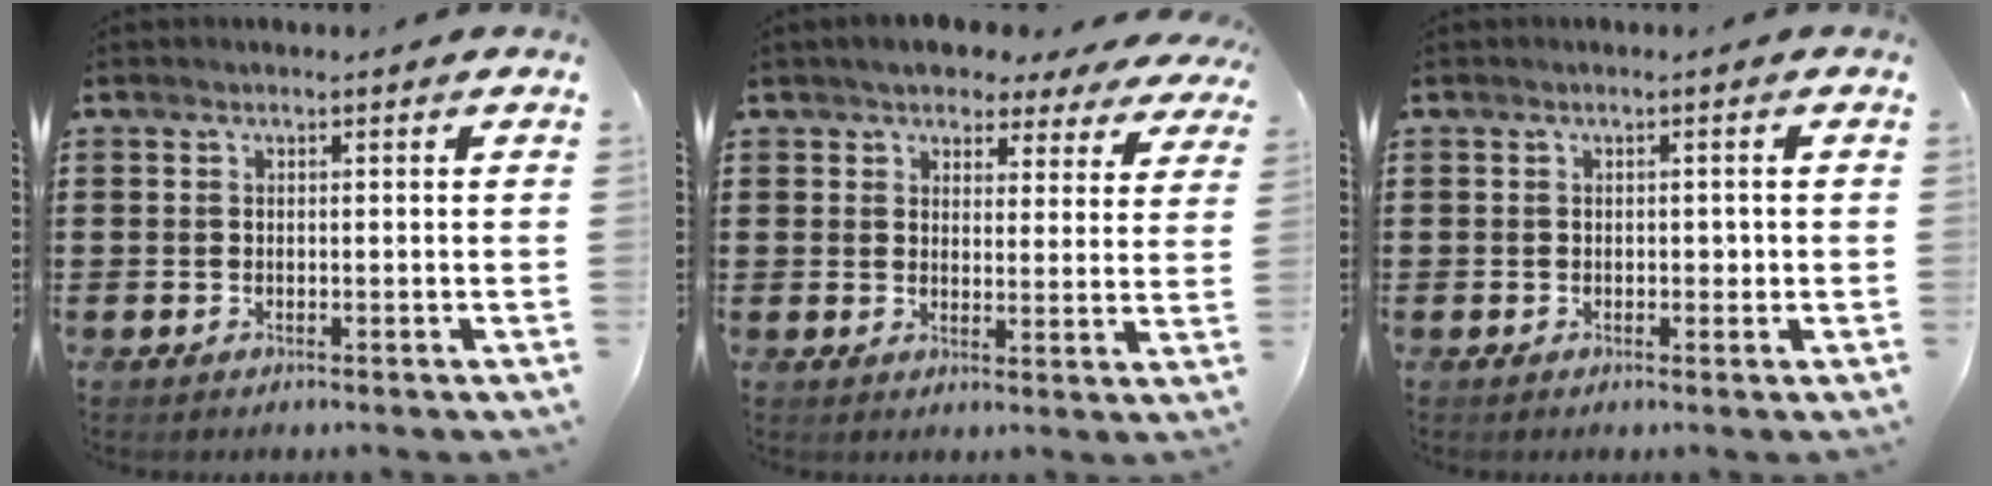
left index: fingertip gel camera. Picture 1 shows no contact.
{"total": 4.6, "force": [4.2, 1.7, 0.5], "torque": [-0.027, -0.017, 0.073]}
{"total": 1.2, "force": [-0.1, 0.7, 0.9], "torque": [-0.017, 0.005, -0.004]}